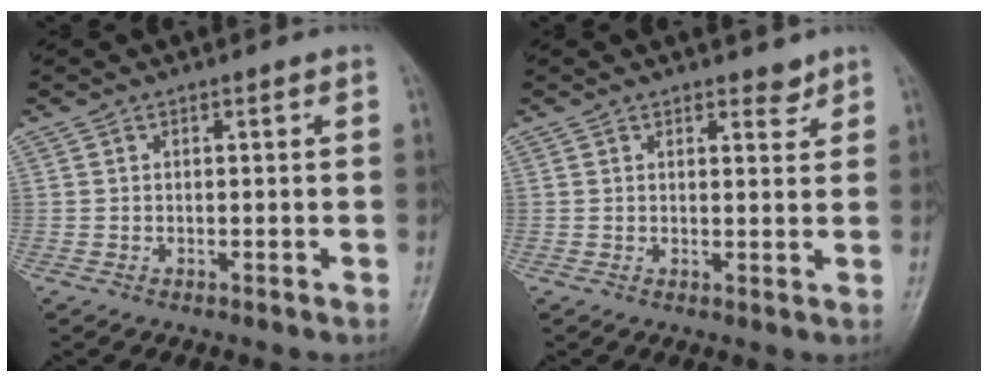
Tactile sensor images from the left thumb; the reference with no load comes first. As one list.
[{"total": 2.6, "force": [2.1, 1.1, 1.0], "torque": [0.001, -0.014, 0.027]}]